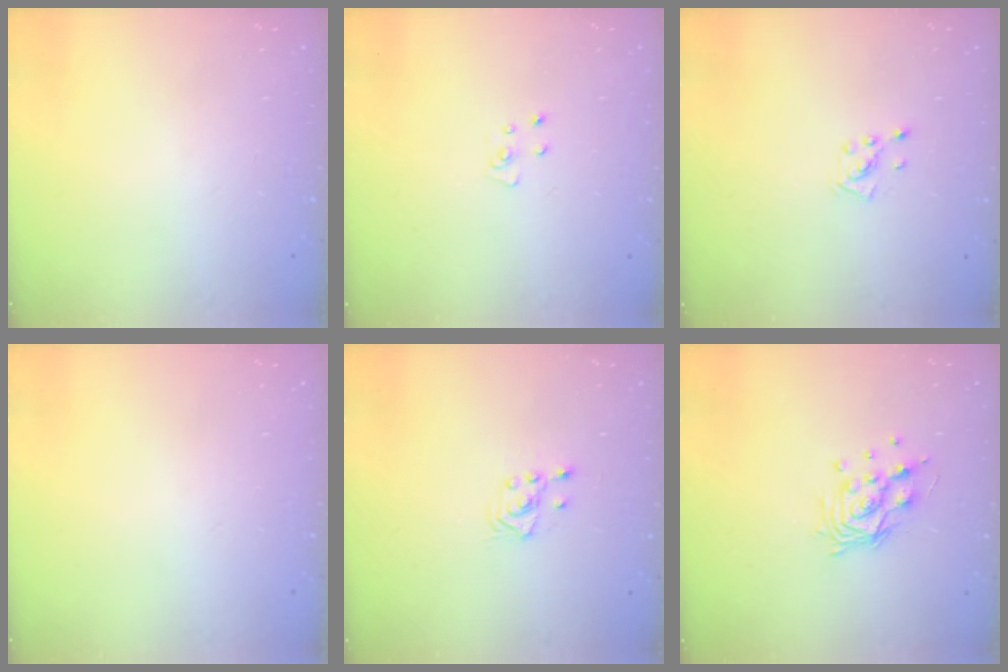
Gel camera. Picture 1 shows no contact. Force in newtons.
{"total": 3.9, "press": 3.9, "slide": 0.3}
{"total": 2.2, "press": 2.2, "slide": 0.3}
{"total": 0.0}
{"total": 2.1, "press": 2.0, "slide": 0.8}
{"total": 10.5, "press": 10.5, "slide": 0.6}